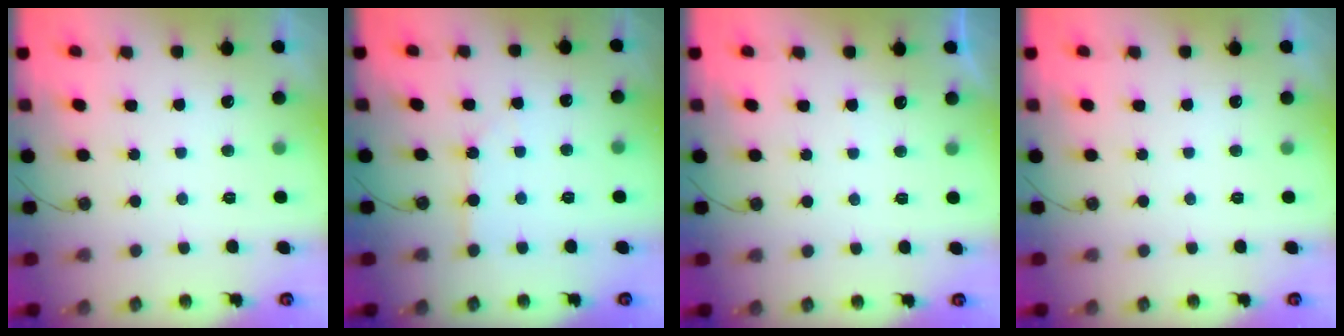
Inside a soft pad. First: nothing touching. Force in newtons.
{"total": 3.5, "press": 3.5, "slide": 0.5}
{"total": 2.8, "press": 2.8, "slide": 0.5}
{"total": 0.0}